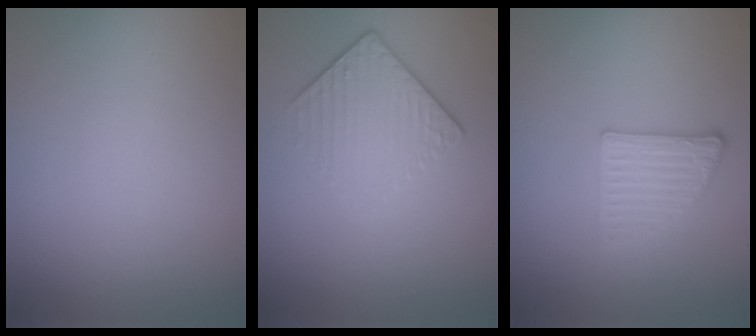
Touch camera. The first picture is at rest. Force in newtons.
{"total": 4.3, "press": 2.8, "slide": 3.3}
{"total": 2.6, "press": 2.4, "slide": 1.0}